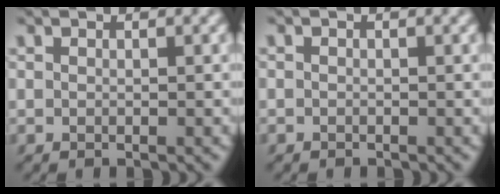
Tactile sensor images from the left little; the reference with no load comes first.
{"total": 0.6, "force": [-0.2, 0.6, -0.1], "torque": [0.007, -0.002, -0.008]}